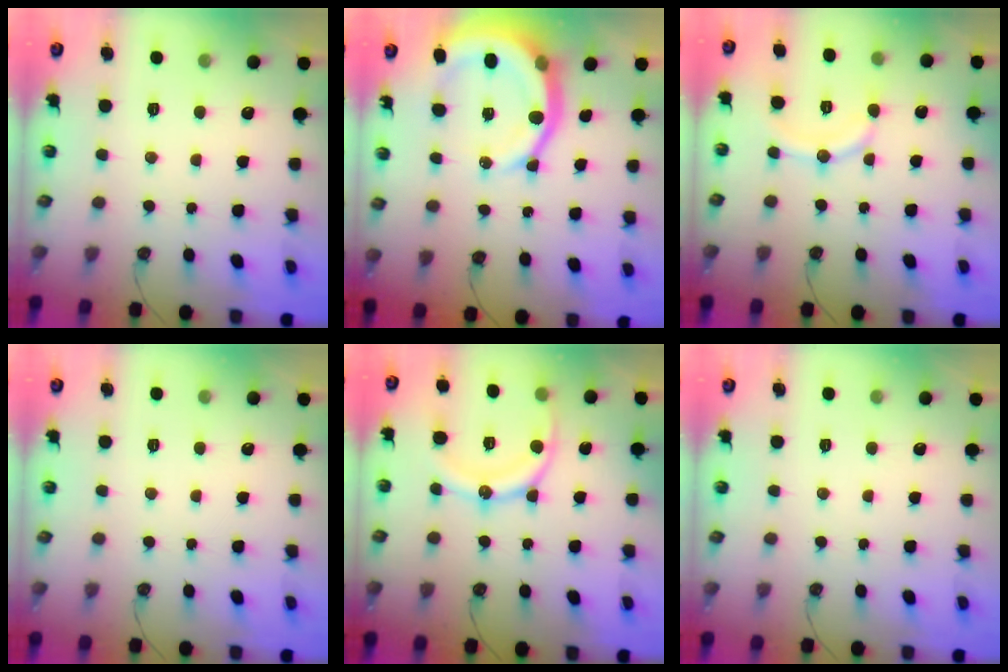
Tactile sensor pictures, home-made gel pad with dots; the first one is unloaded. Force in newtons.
{"total": 13.4, "press": 13.3, "slide": 1.5}
{"total": 9.1, "press": 9.1, "slide": 0.0}
{"total": 0.0}
{"total": 13.4, "press": 13.4, "slide": 0.8}
{"total": 0.0}